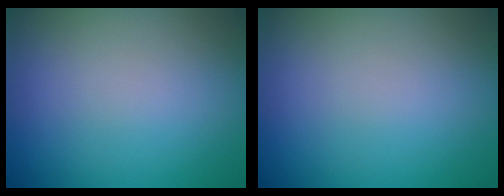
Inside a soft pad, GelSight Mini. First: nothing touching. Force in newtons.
{"total": 0.0}